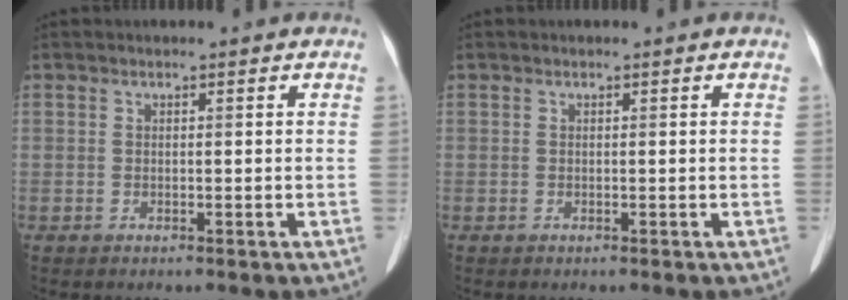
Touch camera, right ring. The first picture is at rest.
{"total": 0.0}